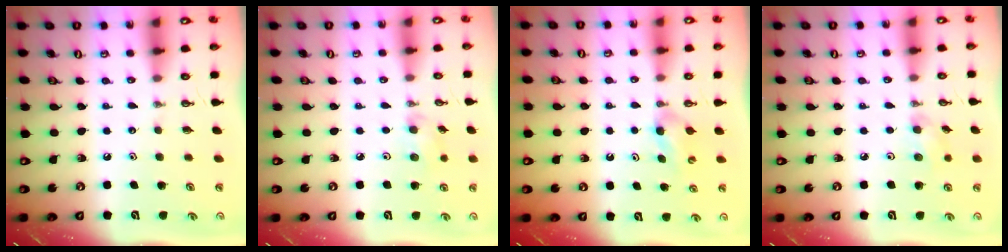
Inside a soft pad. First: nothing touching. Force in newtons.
{"total": 5.1, "press": 4.8, "slide": 1.7}
{"total": 4.1, "press": 3.9, "slide": 1.2}
{"total": 4.9, "press": 4.5, "slide": 1.9}